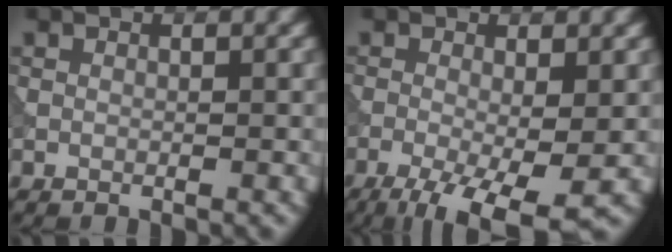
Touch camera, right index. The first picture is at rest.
{"total": 7.6, "force": [-3.3, 2.3, 6.4], "torque": [-0.119, -0.015, -0.051]}